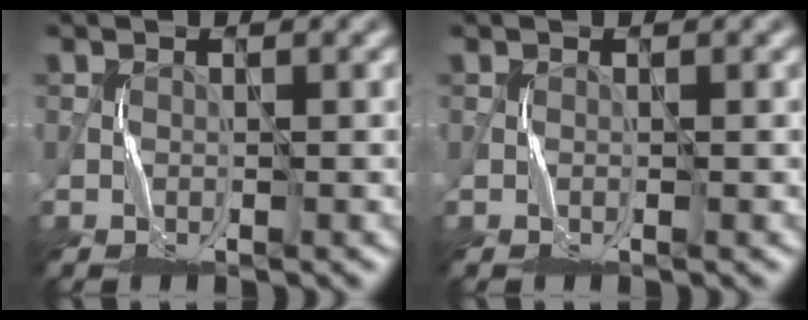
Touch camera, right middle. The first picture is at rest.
{"total": 0.0}